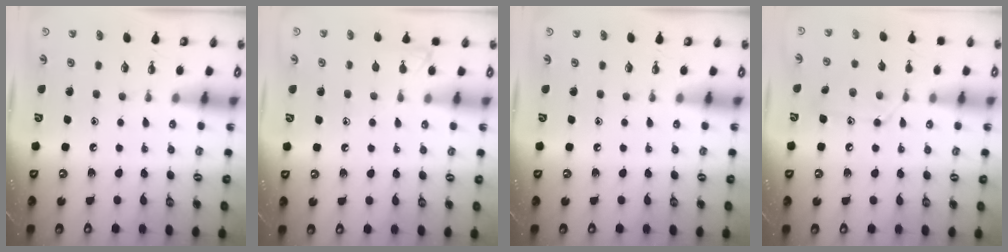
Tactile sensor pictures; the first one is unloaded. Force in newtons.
{"total": 6.5, "press": 6.4, "slide": 0.7}
{"total": 0.0}
{"total": 12.1, "press": 12.1, "slide": 0.6}